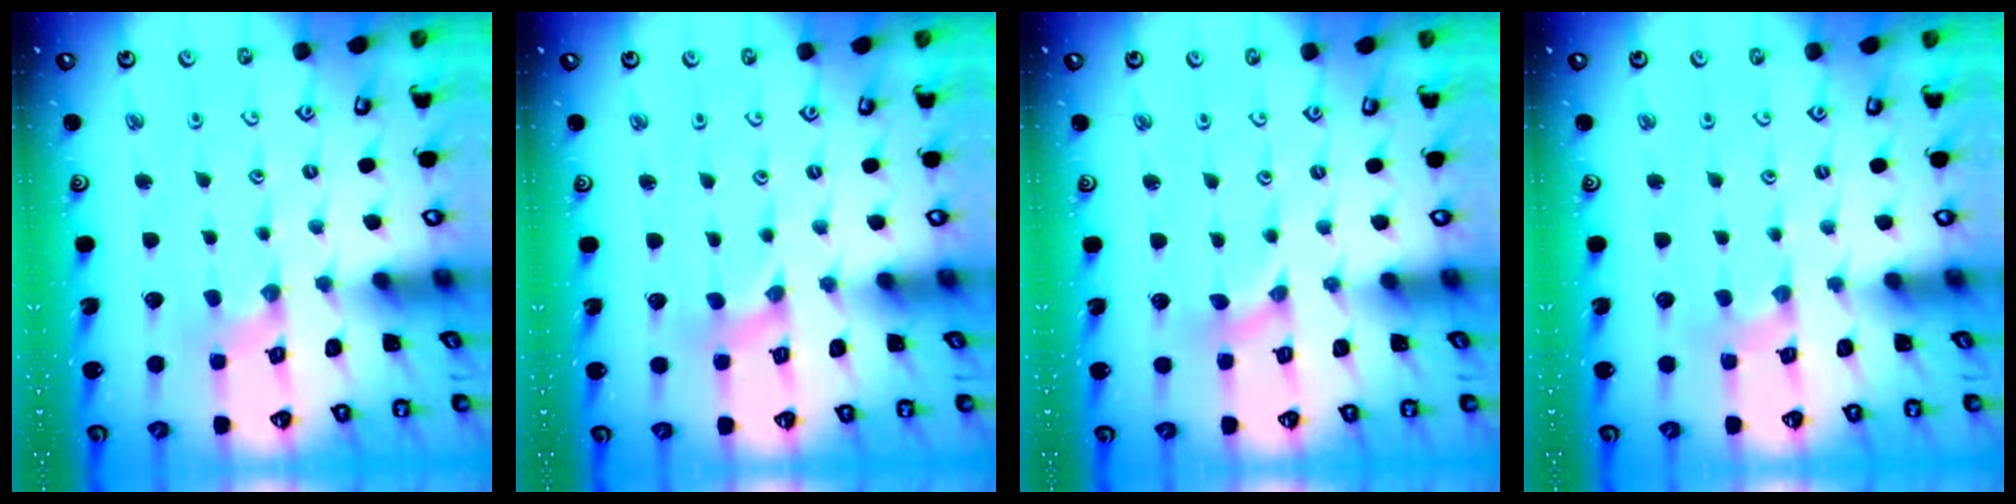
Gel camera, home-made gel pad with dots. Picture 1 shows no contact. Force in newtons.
{"total": 0.0}
{"total": 0.5, "press": 0.5, "slide": 0.0}
{"total": 1.5, "press": 1.5, "slide": 0.3}